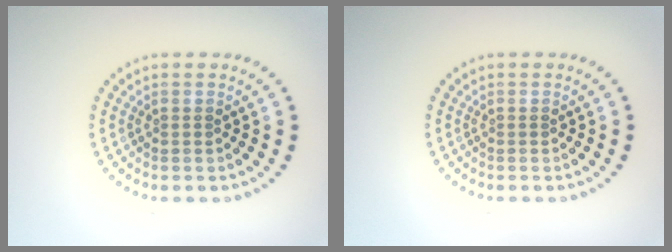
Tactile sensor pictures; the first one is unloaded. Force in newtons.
{"total": 0.0}